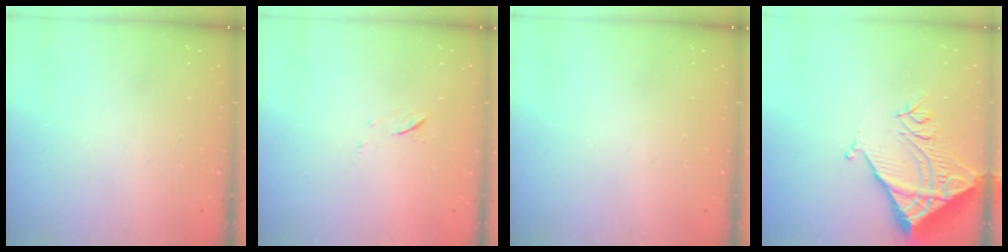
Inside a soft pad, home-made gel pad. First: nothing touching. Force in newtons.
{"total": 5.2, "press": 5.1, "slide": 0.7}
{"total": 0.0}
{"total": 9.6, "press": 9.5, "slide": 1.1}